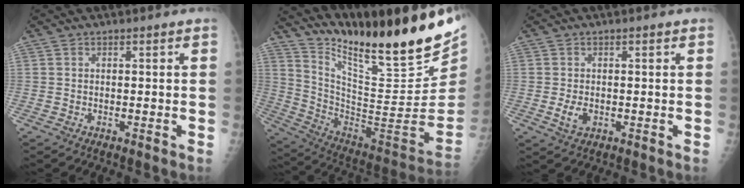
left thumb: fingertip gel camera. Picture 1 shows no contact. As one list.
[{"total": 28.4, "force": [22.2, 6.1, 16.7], "torque": [-0.224, -0.134, 0.346]}, {"total": 2.9, "force": [-0.4, 1.9, 2.2], "torque": [-0.040, -0.005, -0.004]}]